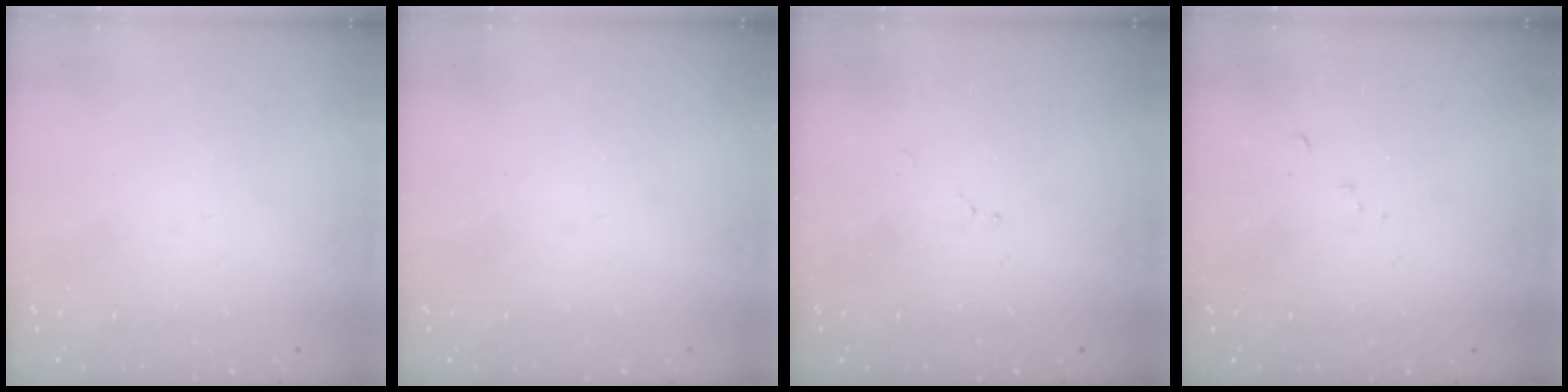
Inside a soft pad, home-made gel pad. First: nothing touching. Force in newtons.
{"total": 1.0, "press": 1.0, "slide": 0.1}
{"total": 5.5, "press": 5.5, "slide": 0.8}
{"total": 5.1, "press": 5.1, "slide": 0.6}